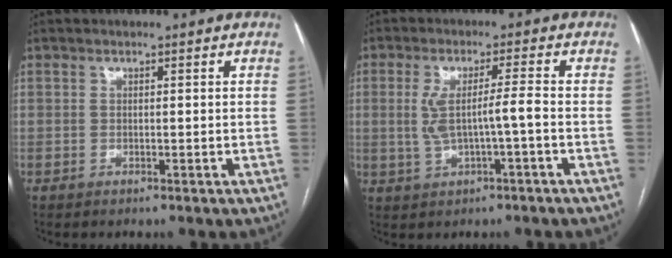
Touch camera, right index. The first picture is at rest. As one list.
[{"total": 5.8, "force": [-0.6, 0.4, 5.8], "torque": [-0.112, 0.009, -0.006]}]